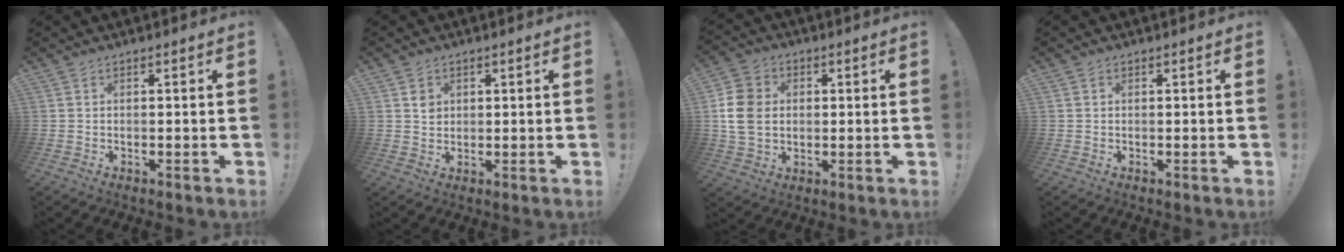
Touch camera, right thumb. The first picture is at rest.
{"total": 2.9, "force": [1.0, 2.5, 1.1], "torque": [0.000, -0.005, 0.014]}
{"total": 11.9, "force": [1.0, 9.6, 6.9], "torque": [-0.131, 0.010, 0.023]}
{"total": 0.0}